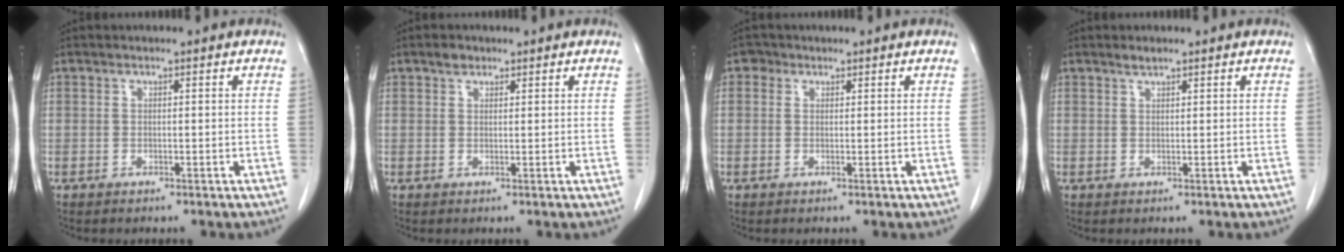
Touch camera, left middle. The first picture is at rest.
{"total": 1.5, "force": [1.0, 0.9, 0.4], "torque": [-0.009, 0.001, 0.016]}
{"total": 1.4, "force": [0.7, 1.2, 0.2], "torque": [0.000, 0.002, 0.007]}
{"total": 1.1, "force": [1.0, 0.2, 0.5], "torque": [-0.015, 0.000, 0.020]}